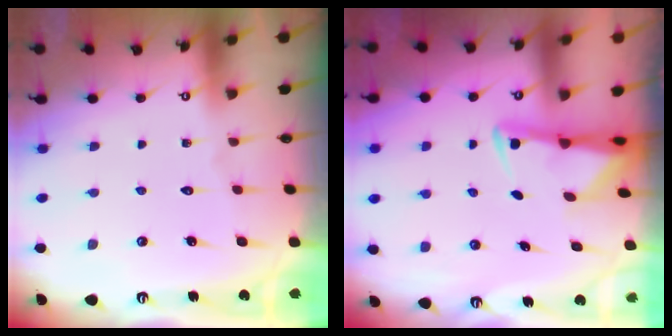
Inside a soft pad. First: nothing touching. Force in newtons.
{"total": 2.9, "press": 2.8, "slide": 0.7}